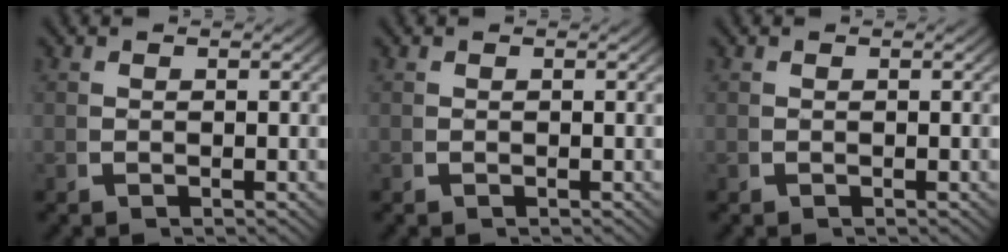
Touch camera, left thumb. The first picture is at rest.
{"total": 0.0}
{"total": 0.0}